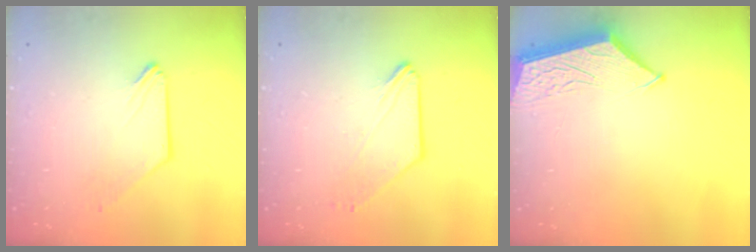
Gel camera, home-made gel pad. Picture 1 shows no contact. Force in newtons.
{"total": 1.1, "press": 1.0, "slide": 0.4}
{"total": 5.9, "press": 5.9, "slide": 0.6}